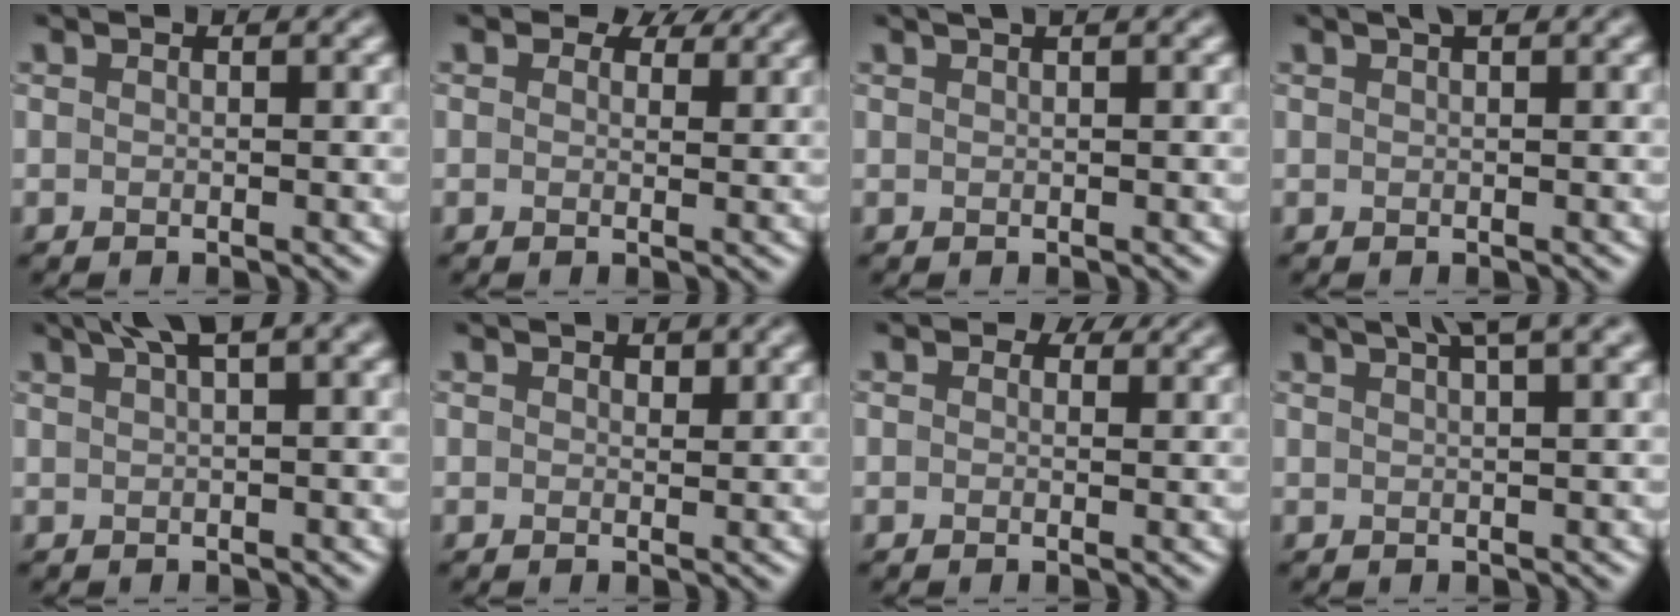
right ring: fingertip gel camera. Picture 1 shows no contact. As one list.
[{"total": 3.1, "force": [2.2, 1.5, 1.5], "torque": [-0.028, 0.000, 0.021]}, {"total": 1.4, "force": [0.9, 0.4, 1.0], "torque": [-0.011, 0.000, 0.007]}, {"total": 1.4, "force": [0.9, 0.3, 1.1], "torque": [-0.012, 0.004, 0.013]}, {"total": 4.4, "force": [2.4, 1.1, 3.5], "torque": [-0.044, 0.022, 0.039]}, {"total": 0.8, "force": [0.5, 0.5, 0.3], "torque": [-0.002, -0.002, 0.009]}, {"total": 1.8, "force": [1.1, 1.1, 1.0], "torque": [-0.015, -0.003, 0.006]}, {"total": 4.0, "force": [2.8, 0.7, 2.8], "torque": [-0.026, 0.012, 0.031]}]